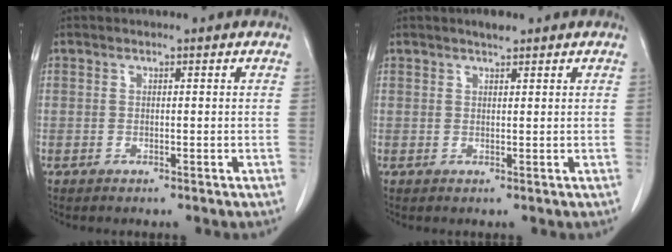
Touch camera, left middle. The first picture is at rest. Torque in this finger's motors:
{"motor_torque": [0.16, -0.11, 0.00, 0.01]}